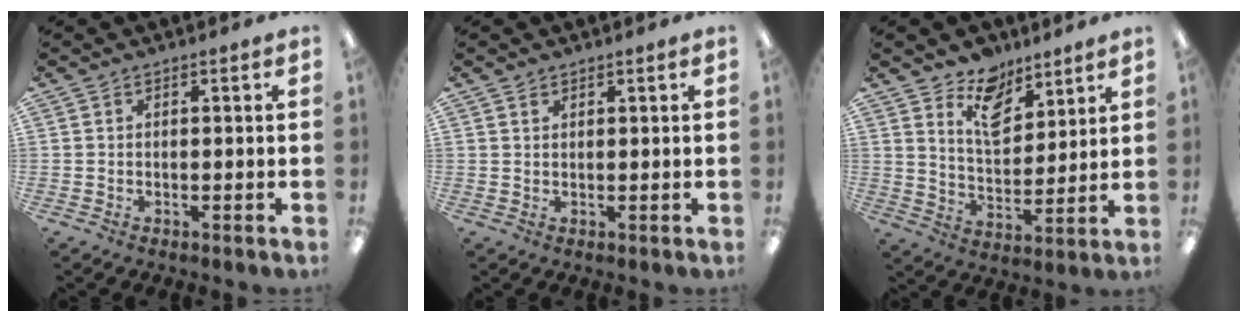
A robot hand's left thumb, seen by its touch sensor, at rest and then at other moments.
{"total": 1.0, "force": [0.8, 0.5, 0.2], "torque": [-0.005, 0.000, 0.016]}
{"total": 10.1, "force": [7.9, 5.2, 3.6], "torque": [-0.060, -0.046, 0.147]}